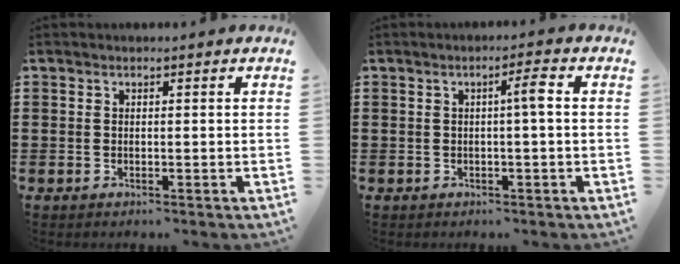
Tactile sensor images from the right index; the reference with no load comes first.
{"total": 2.7, "force": [0.1, 0.0, 2.7], "torque": [-0.042, -0.001, -0.004]}